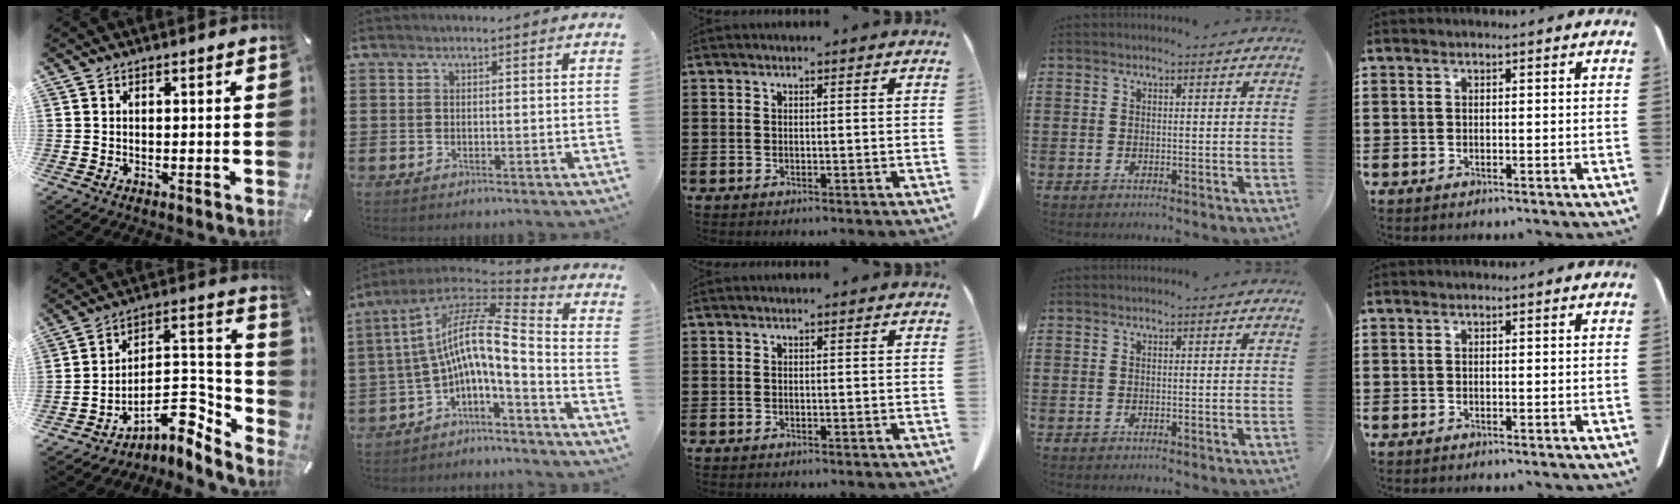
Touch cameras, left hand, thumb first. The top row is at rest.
{"thumb": {"total": 11.8, "force": [-6.3, 6.8, 7.2], "torque": [-0.079, 0.007, -0.106]}, "index": {"total": 10.5, "force": [-2.0, 2.5, 10.0], "torque": [-0.207, -0.018, -0.057]}}